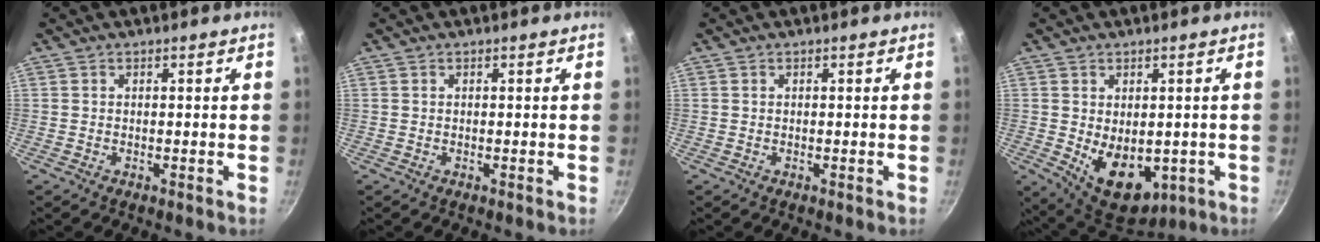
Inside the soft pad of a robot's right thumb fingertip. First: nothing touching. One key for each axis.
{"total": 0.0}
{"total": 0.0}
{"total": 12.0, "fx": -1.9, "fy": 7.9, "fz": 8.8, "tx": -0.100, "ty": -0.018, "tz": -0.001}